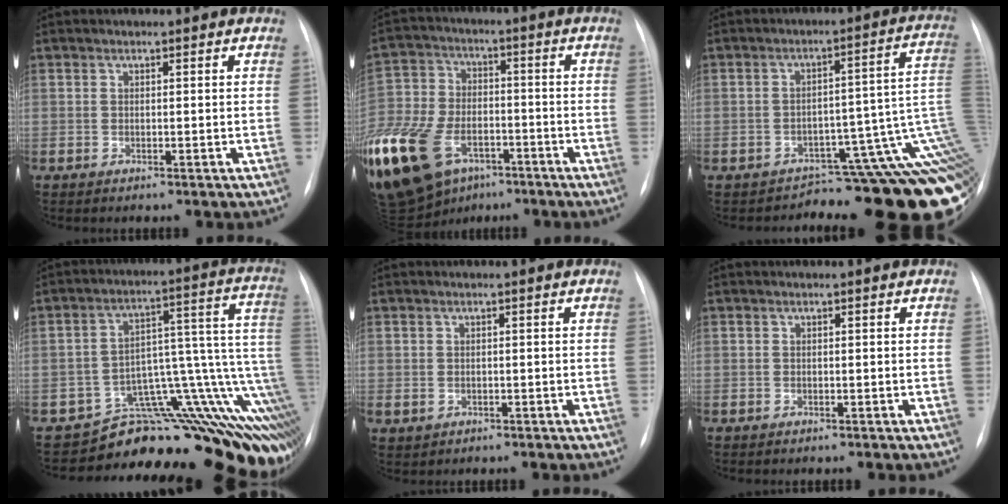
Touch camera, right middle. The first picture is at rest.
{"total": 35.5, "force": [-17.8, 23.0, 20.2], "torque": [-0.581, -0.031, -0.304]}
{"total": 13.9, "force": [-8.9, 3.5, 10.1], "torque": [-0.010, 0.085, -0.095]}
{"total": 14.9, "force": [-9.9, 5.0, 9.9], "torque": [-0.034, 0.106, -0.116]}
{"total": 1.7, "force": [-0.5, 1.4, 0.7], "torque": [-0.012, 0.006, 0.001]}
{"total": 0.0}